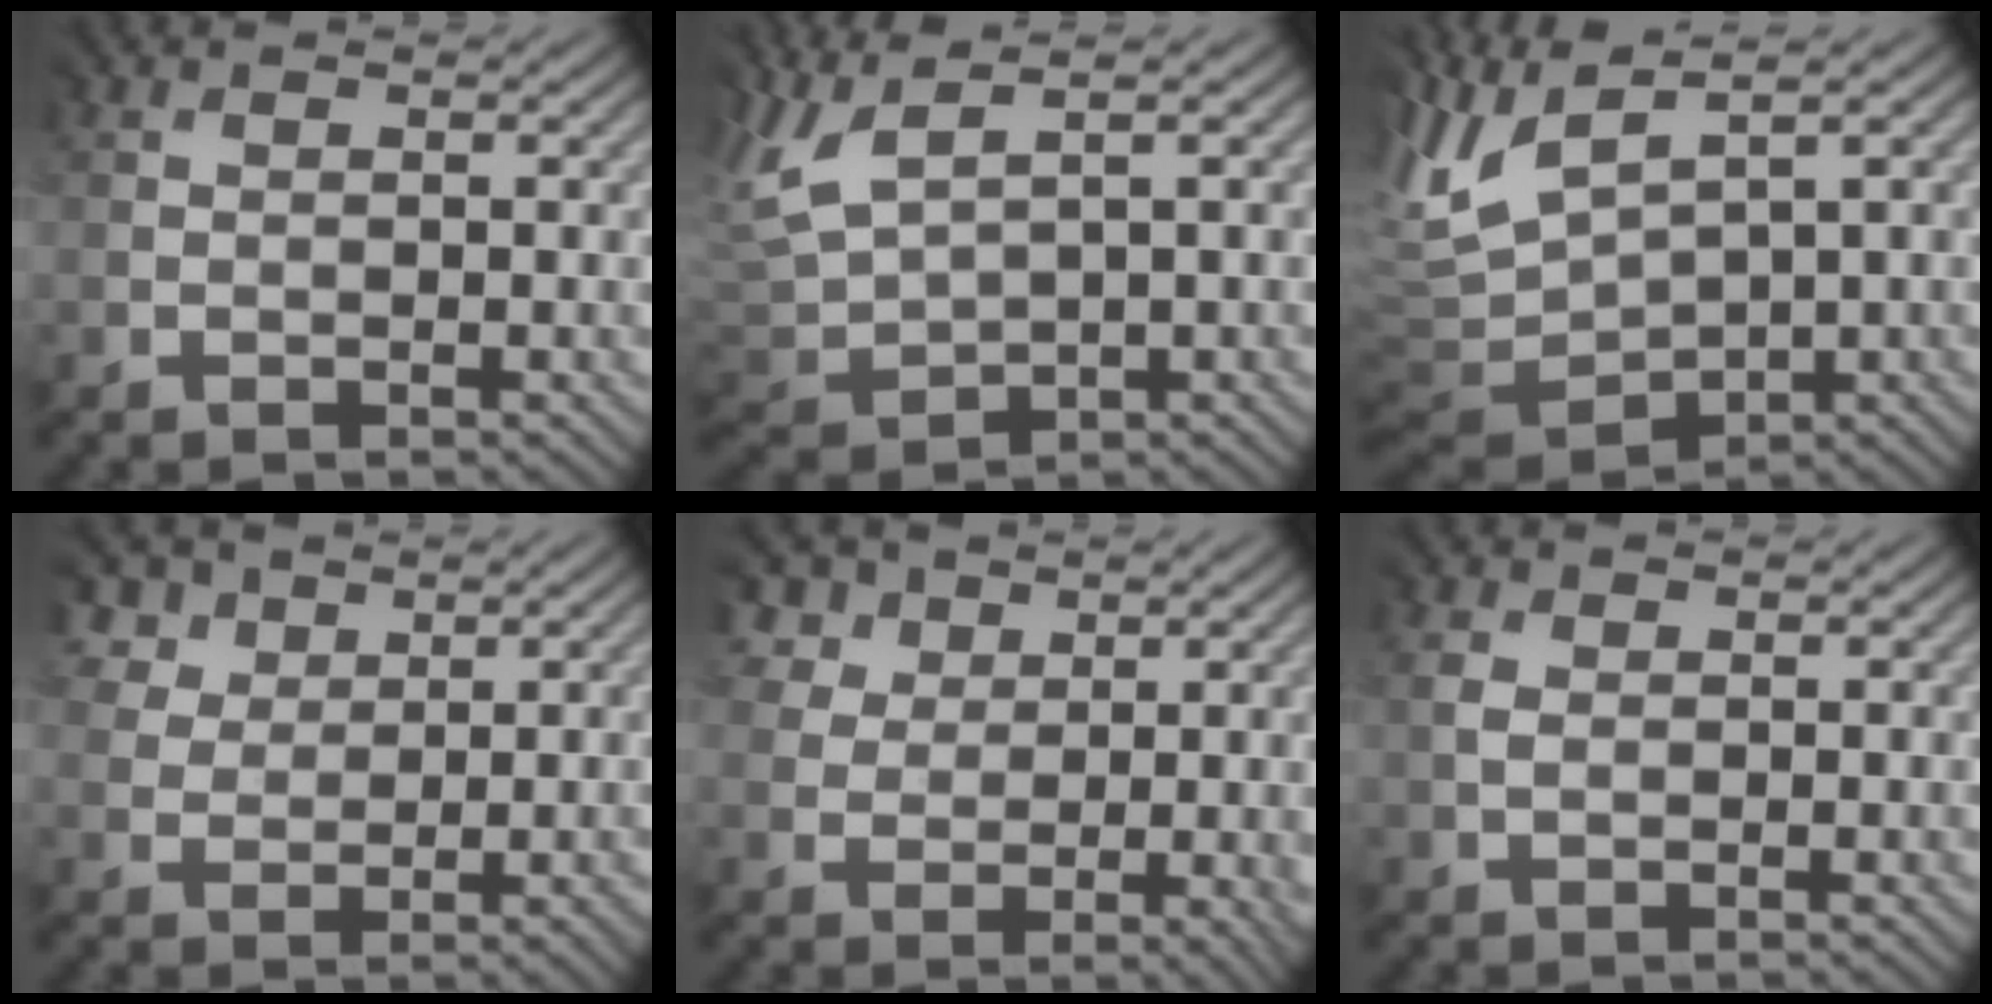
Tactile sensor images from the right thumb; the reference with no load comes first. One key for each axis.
{"total": 6.4, "fx": 3.9, "fy": 2.8, "fz": 4.3, "tx": -0.148, "ty": 0.014, "tz": 0.084}
{"total": 6.9, "fx": 3.5, "fy": 2.8, "fz": 5.2, "tx": -0.159, "ty": 0.011, "tz": 0.071}
{"total": 4.7, "fx": 3.3, "fy": 3.3, "fz": 0.5, "tx": -0.043, "ty": 0.006, "tz": 0.067}
{"total": 6.9, "fx": 3.8, "fy": 5.2, "fz": 2.5, "tx": -0.066, "ty": 0.012, "tz": 0.070}
{"total": 1.4, "fx": 0.4, "fy": 1.3, "fz": 0.5, "tx": -0.011, "ty": -0.001, "tz": 0.009}